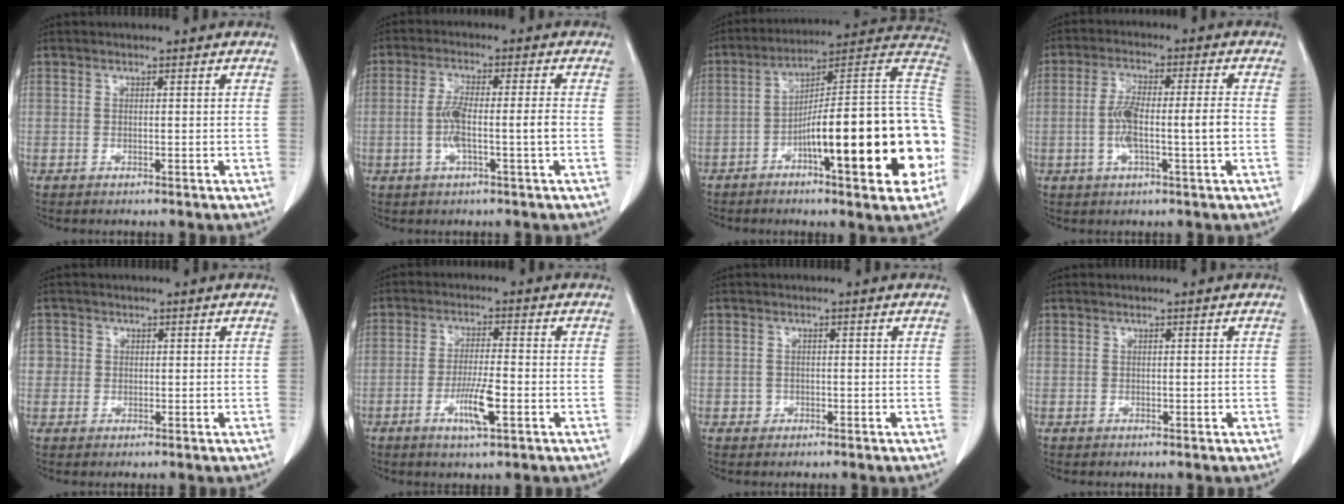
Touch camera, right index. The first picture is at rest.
{"total": 6.0, "force": [-1.2, 0.3, 5.9], "torque": [-0.119, 0.007, -0.022]}
{"total": 23.8, "force": [-6.5, 2.3, 22.8], "torque": [-0.247, 0.024, -0.093]}
{"total": 7.8, "force": [-1.3, 0.9, 7.7], "torque": [-0.151, 0.014, -0.023]}
{"total": 2.1, "force": [0.2, 2.1, 0.1], "torque": [0.012, 0.005, 0.001]}
{"total": 6.2, "force": [-2.4, 0.7, 5.7], "torque": [-0.107, -0.007, -0.043]}
{"total": 1.1, "force": [-0.4, 1.0, 0.1], "torque": [0.002, 0.006, -0.009]}
{"total": 0.0}